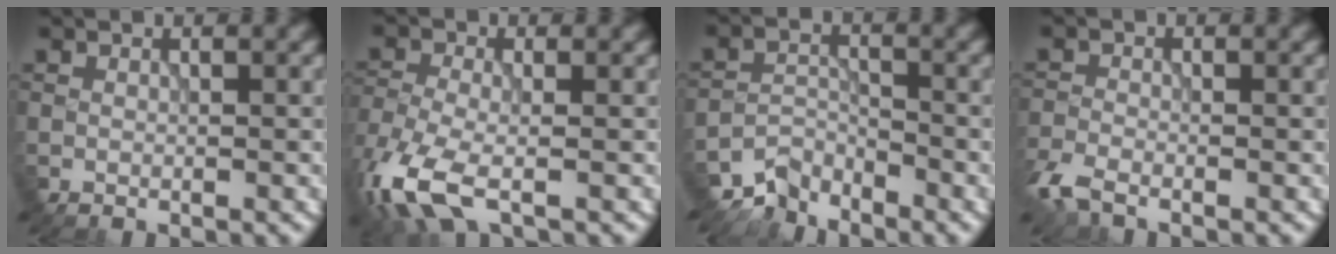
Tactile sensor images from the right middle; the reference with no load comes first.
{"total": 7.7, "force": [-3.9, 3.6, 5.6], "torque": [-0.137, -0.017, -0.086]}
{"total": 3.5, "force": [-3.3, 1.1, 0.2], "torque": [0.005, -0.001, -0.072]}
{"total": 3.2, "force": [-2.4, 1.2, 1.8], "torque": [-0.043, -0.012, -0.059]}